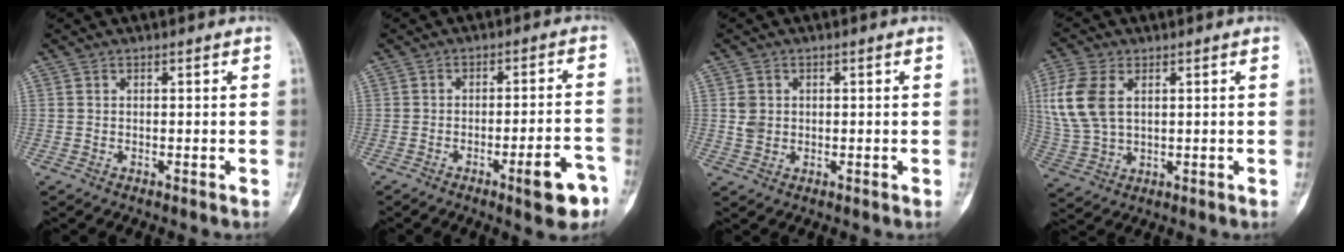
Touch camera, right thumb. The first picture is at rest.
{"total": 8.8, "force": [-4.7, 2.0, 7.2], "torque": [-0.089, 0.030, -0.058]}
{"total": 2.8, "force": [0.5, 2.5, 1.3], "torque": [-0.010, 0.003, 0.011]}
{"total": 11.1, "force": [2.8, 6.8, 8.3], "torque": [-0.191, 0.002, 0.061]}